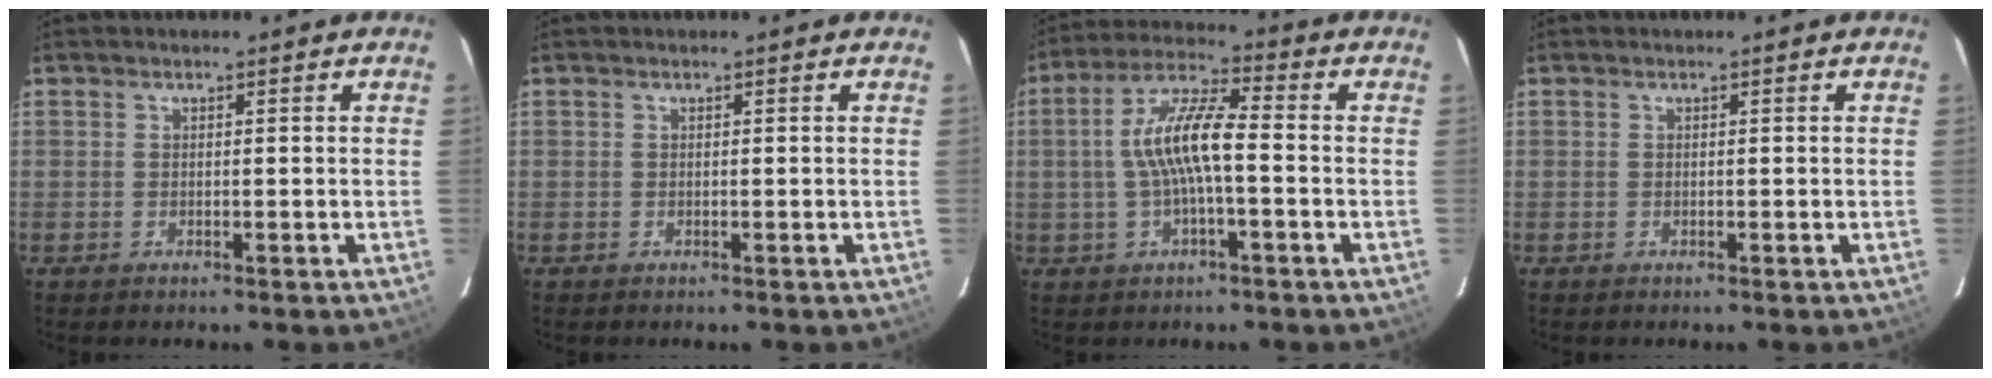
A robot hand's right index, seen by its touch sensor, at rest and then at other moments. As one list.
[{"total": 0.0}, {"total": 9.9, "force": [-0.9, 2.0, 9.7], "torque": [-0.193, 0.015, -0.018]}, {"total": 0.0}]